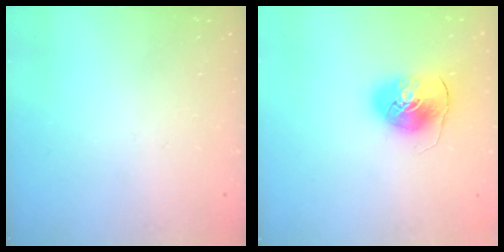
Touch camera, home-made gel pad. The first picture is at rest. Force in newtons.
{"total": 9.3, "press": 9.2, "slide": 1.0}